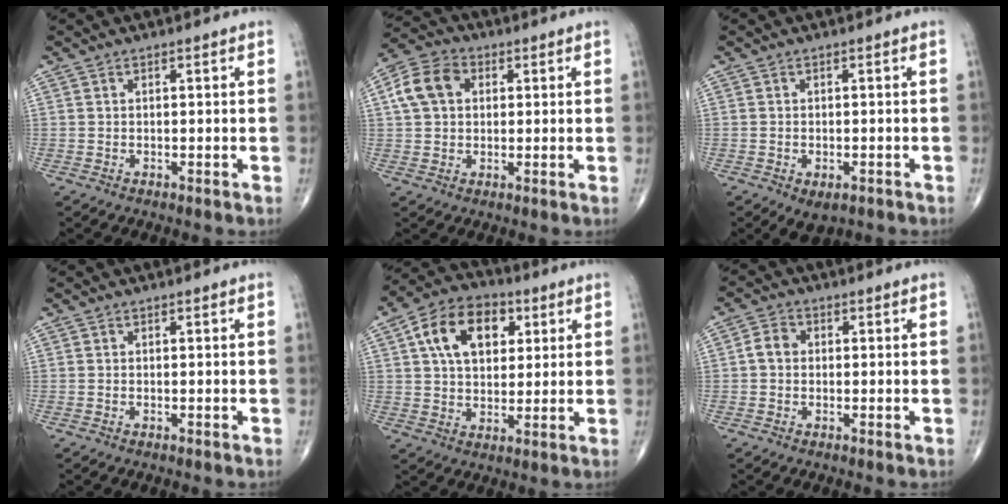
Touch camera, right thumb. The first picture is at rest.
{"total": 8.6, "force": [2.0, 6.5, 5.3], "torque": [-0.095, 0.016, 0.029]}
{"total": 4.0, "force": [-2.1, 2.3, 2.6], "torque": [-0.035, 0.005, -0.025]}
{"total": 0.0}
{"total": 13.9, "force": [4.5, 9.1, 9.5], "torque": [-0.131, 0.003, 0.070]}
{"total": 3.3, "force": [0.0, 2.7, 1.9], "torque": [-0.029, 0.011, -0.007]}